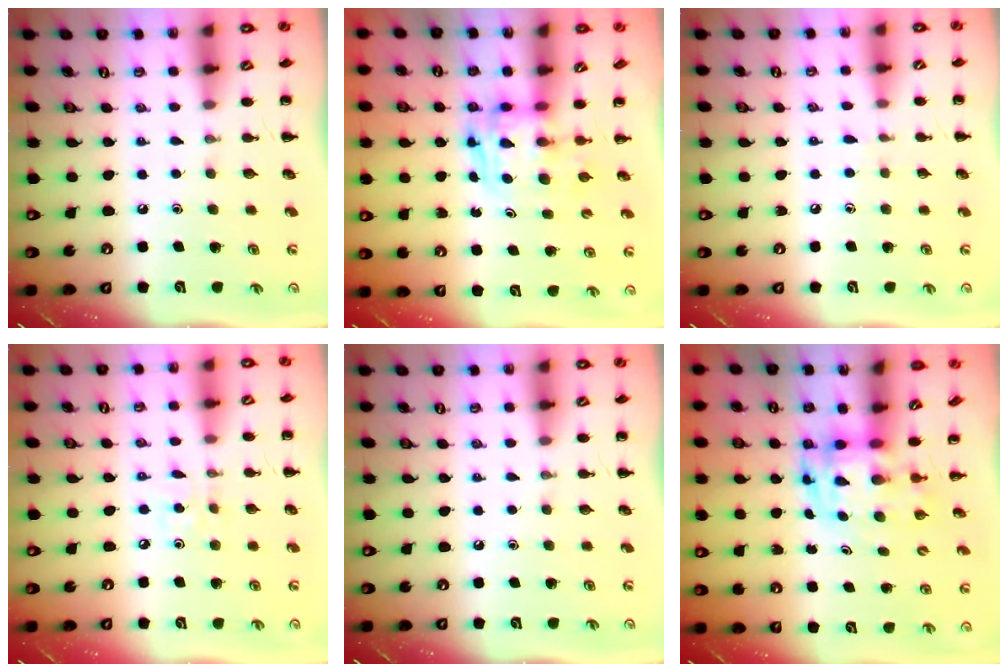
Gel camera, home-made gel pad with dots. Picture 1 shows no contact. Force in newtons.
{"total": 2.7, "press": 2.7, "slide": 0.2}
{"total": 4.2, "press": 3.8, "slide": 1.8}
{"total": 2.2, "press": 2.1, "slide": 0.6}
{"total": 0.0}
{"total": 3.7, "press": 3.6, "slide": 0.7}